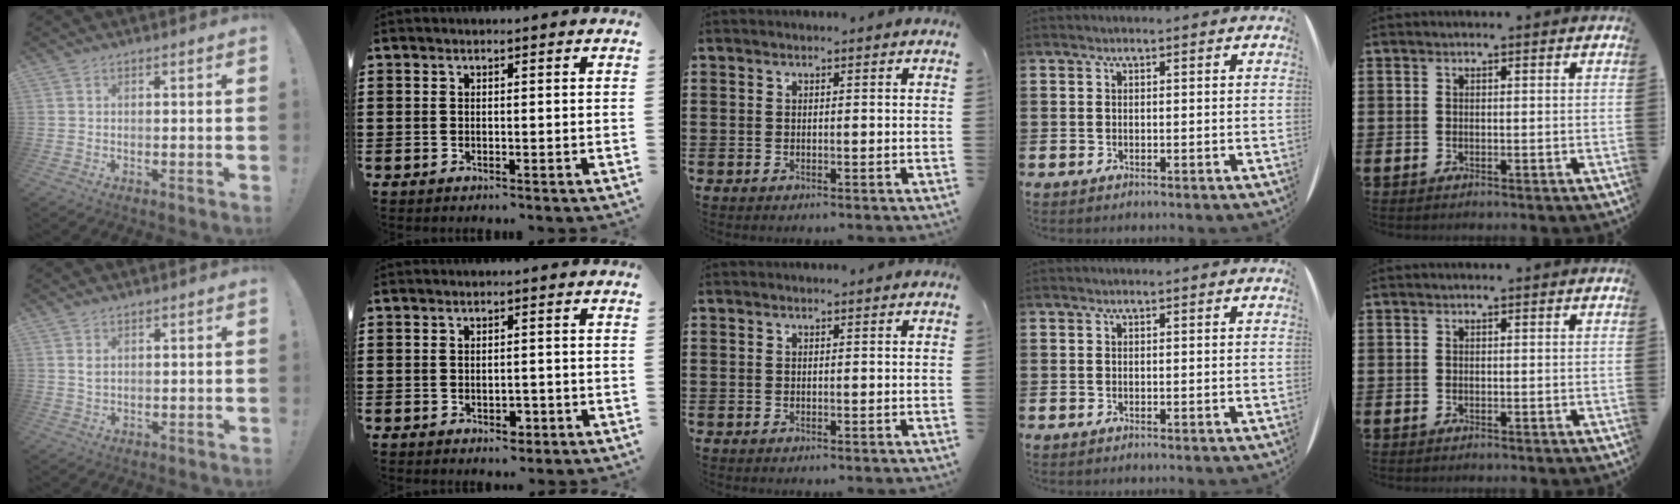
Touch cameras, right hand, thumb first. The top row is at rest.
{"thumb": {"total": 2.0, "force": [1.2, 1.1, 1.1], "torque": [-0.015, -0.004, 0.021]}, "index": {"total": 2.2, "force": [-0.7, 1.3, 1.6], "torque": [-0.031, 0.001, -0.013]}}